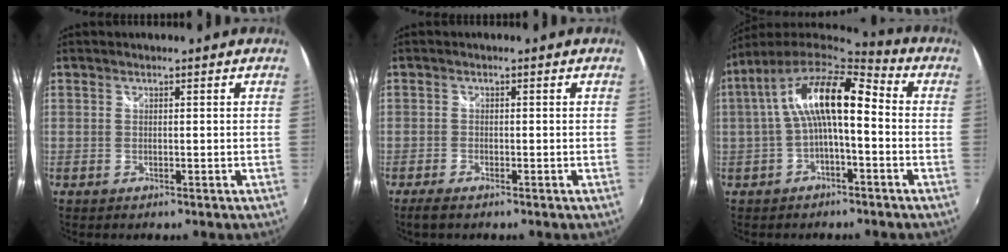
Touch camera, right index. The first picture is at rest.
{"total": 2.7, "force": [-2.1, 0.8, 1.6], "torque": [-0.040, -0.008, -0.040]}
{"total": 13.7, "force": [0.5, 4.5, 12.9], "torque": [-0.236, 0.026, -0.001]}